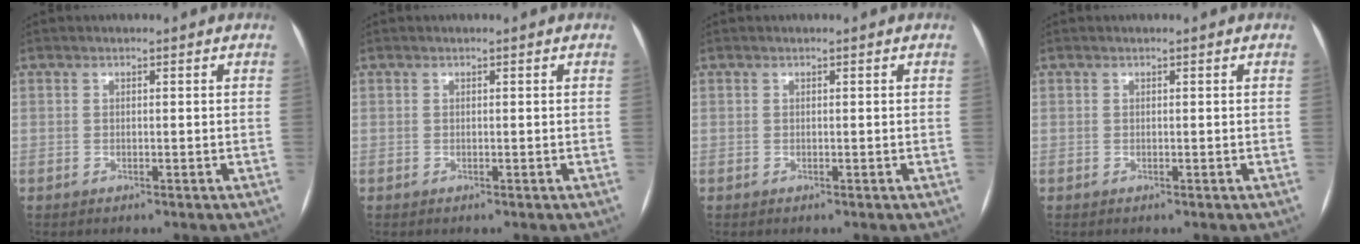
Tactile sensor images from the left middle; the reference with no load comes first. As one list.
[{"total": 0.0}, {"total": 0.0}, {"total": 0.0}]